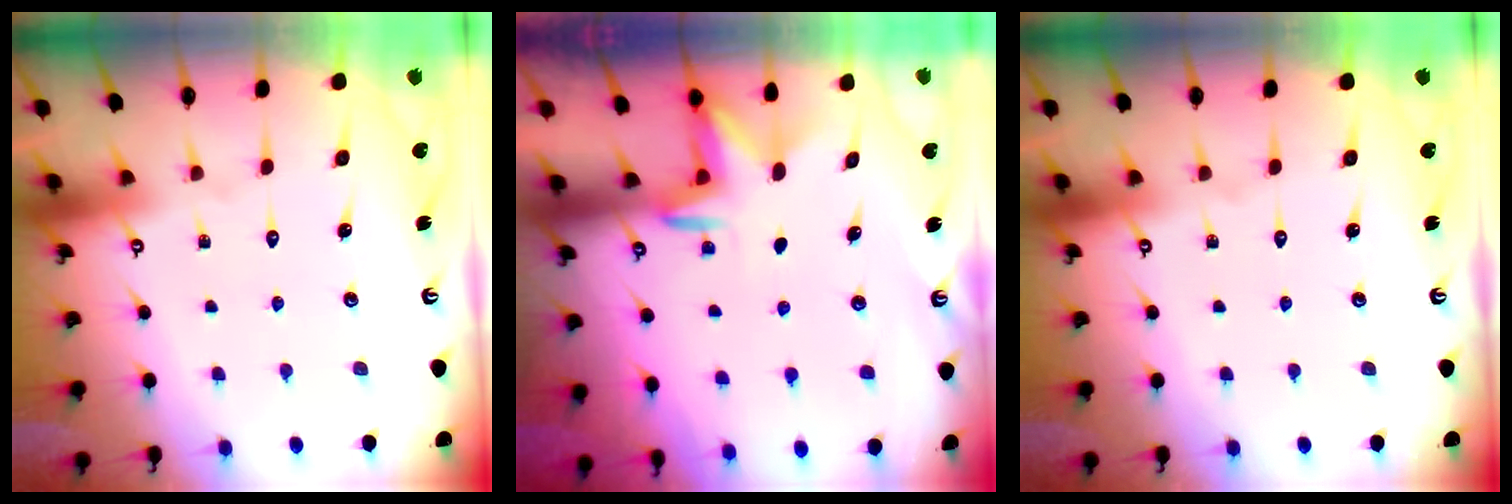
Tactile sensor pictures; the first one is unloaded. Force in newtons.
{"total": 3.1, "press": 3.1, "slide": 0.6}
{"total": 0.0}